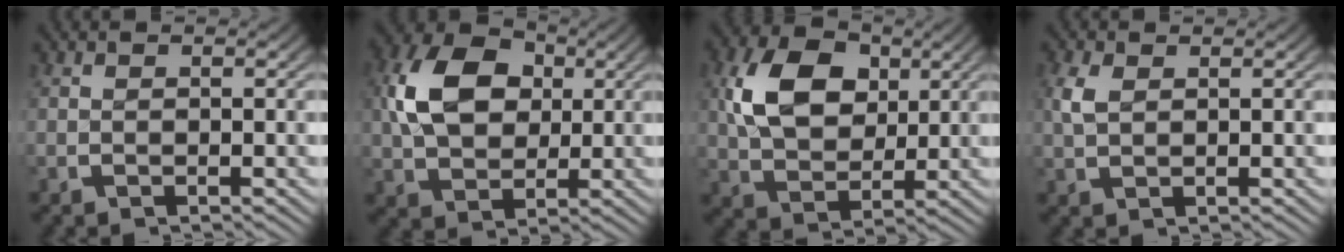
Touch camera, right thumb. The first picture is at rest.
{"total": 11.0, "force": [2.2, 7.8, 7.5], "torque": [-0.166, -0.017, 0.050]}
{"total": 9.8, "force": [2.0, 6.7, 6.9], "torque": [-0.144, -0.020, 0.043]}
{"total": 2.0, "force": [0.9, 1.1, 1.4], "torque": [-0.037, 0.003, 0.023]}